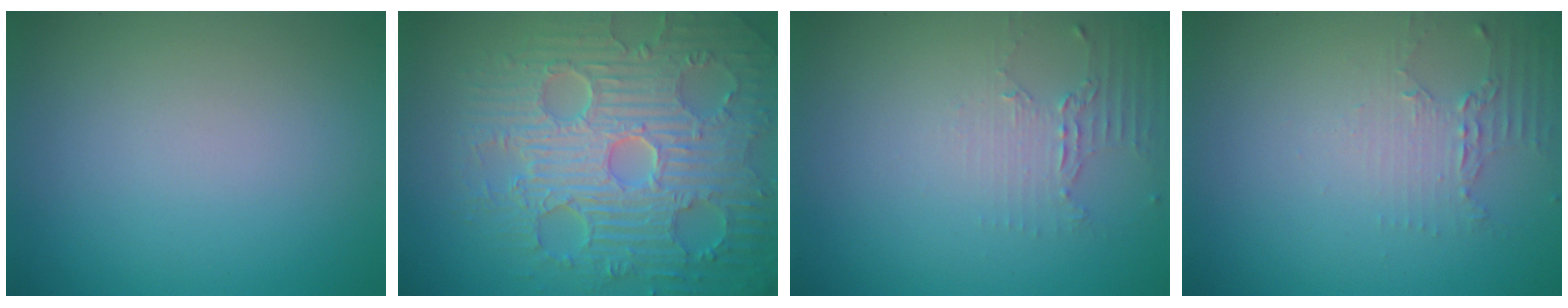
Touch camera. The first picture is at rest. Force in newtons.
{"total": 9.3, "press": 6.8, "slide": 6.3}
{"total": 2.1, "press": 1.5, "slide": 1.4}
{"total": 2.1, "press": 1.5, "slide": 1.4}